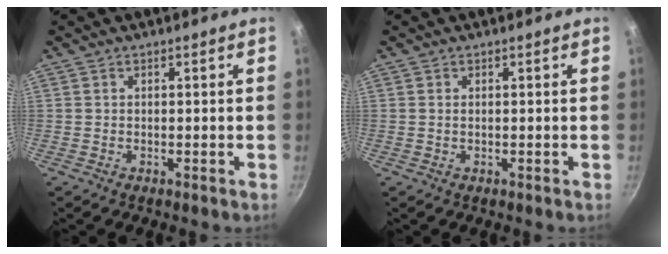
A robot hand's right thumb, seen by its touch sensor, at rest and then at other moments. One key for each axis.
{"total": 0.5, "fx": 0.1, "fy": 0.3, "fz": 0.4, "tx": -0.008, "ty": 0.001, "tz": 0.002}